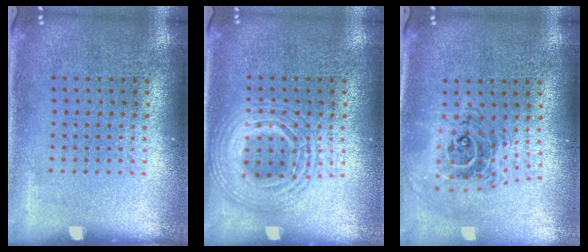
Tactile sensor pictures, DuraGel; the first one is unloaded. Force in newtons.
{"total": 2.7, "press": 2.7, "slide": 0.3}
{"total": 1.0, "press": 1.0, "slide": 0.3}